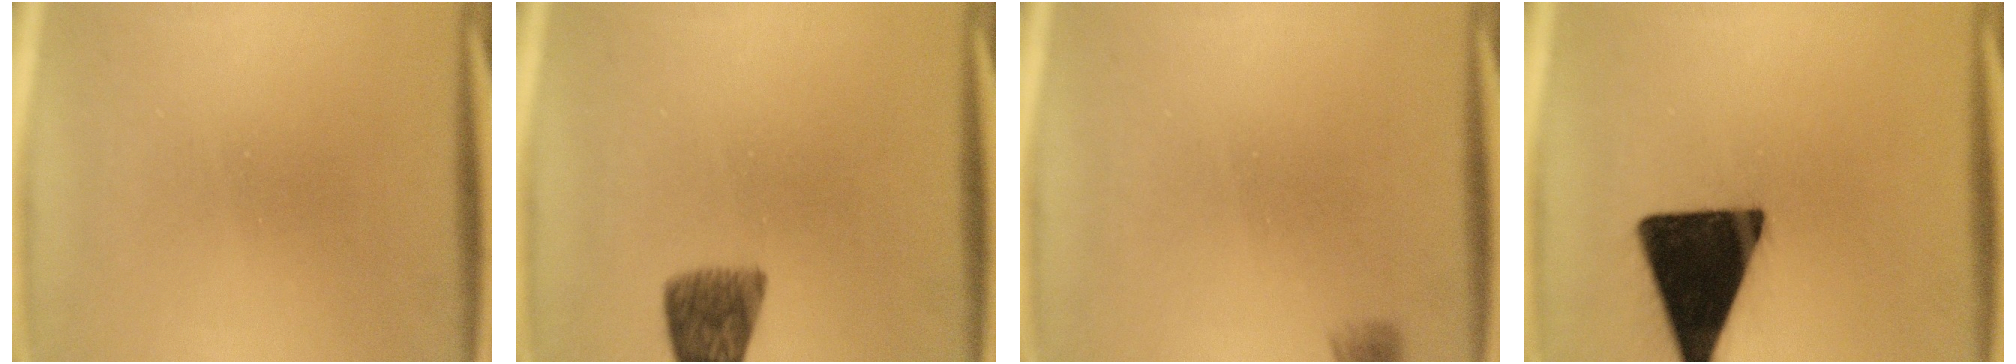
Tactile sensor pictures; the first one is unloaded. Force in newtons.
{"total": 6.7}
{"total": 2.9}
{"total": 19.5}